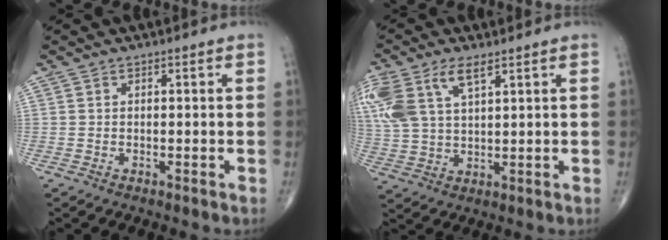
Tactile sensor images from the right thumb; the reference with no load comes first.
{"total": 13.7, "force": [6.2, 6.7, 10.2], "torque": [-0.247, 0.002, 0.125]}